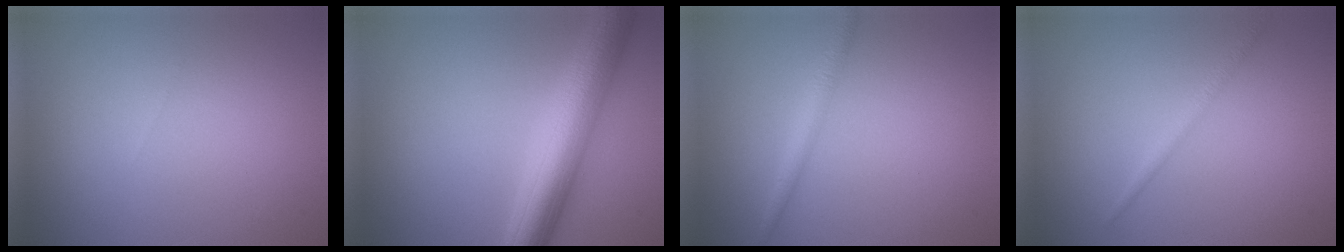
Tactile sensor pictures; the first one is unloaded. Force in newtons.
{"total": 7.4, "press": 7.4, "slide": 0.2}
{"total": 1.7, "press": 1.7, "slide": 0.0}
{"total": 1.2, "press": 1.2, "slide": 0.0}